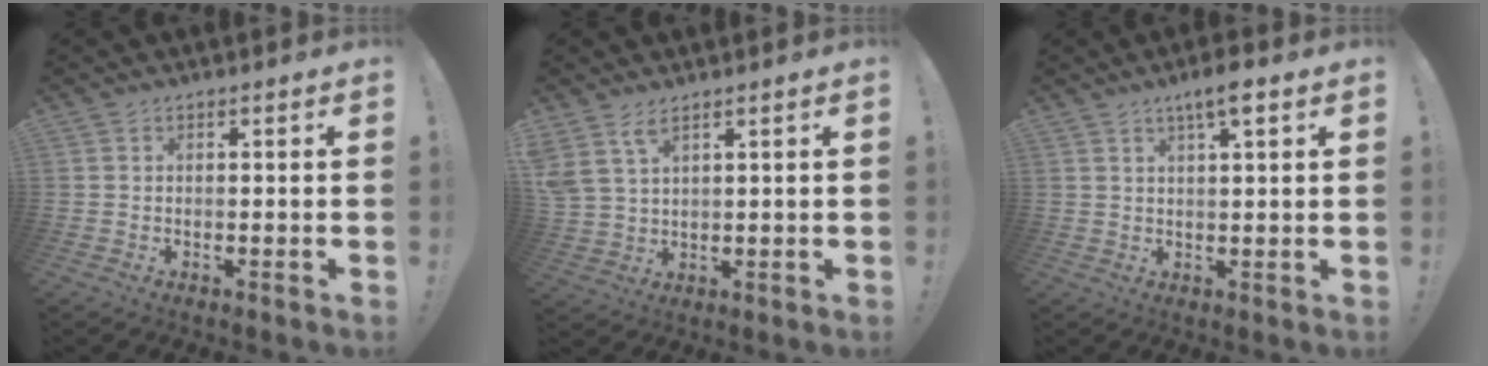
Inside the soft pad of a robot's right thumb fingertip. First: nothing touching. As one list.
[{"total": 5.9, "force": [4.4, 2.1, 3.4], "torque": [-0.071, -0.017, 0.086]}, {"total": 5.5, "force": [3.1, 0.8, 4.5], "torque": [-0.073, -0.008, 0.045]}]